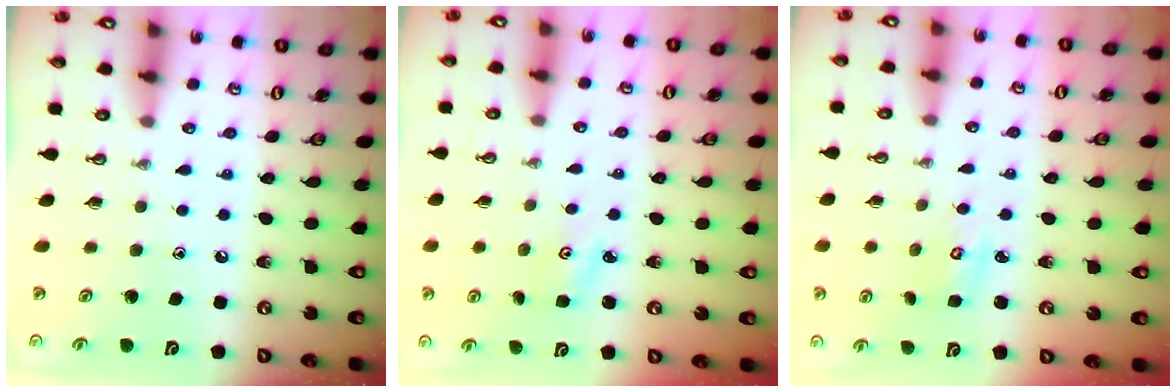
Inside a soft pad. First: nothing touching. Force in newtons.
{"total": 2.7, "press": 2.6, "slide": 0.4}
{"total": 3.2, "press": 3.2, "slide": 0.3}